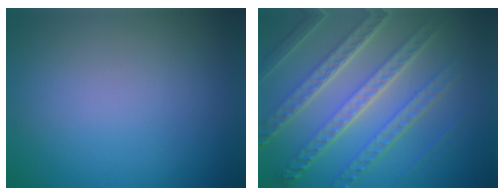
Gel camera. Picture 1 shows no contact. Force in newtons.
{"total": 8.4, "press": 6.1, "slide": 5.8}